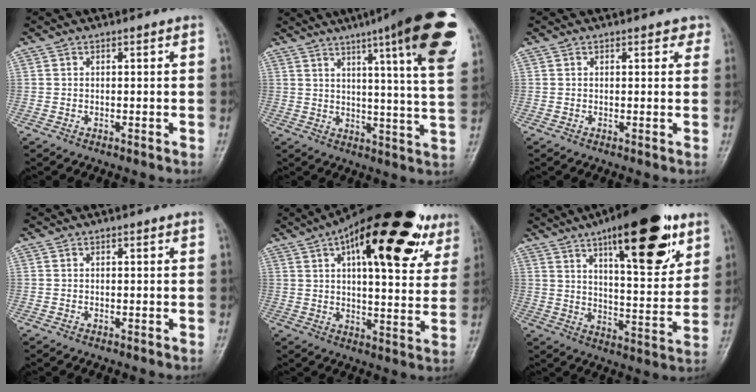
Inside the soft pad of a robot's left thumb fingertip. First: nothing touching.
{"total": 21.9, "force": [11.8, 2.5, 18.3], "torque": [-0.235, -0.034, 0.146]}
{"total": 1.9, "force": [1.2, 1.1, 1.0], "torque": [0.008, -0.003, 0.009]}
{"total": 0.0}
{"total": 27.2, "force": [13.8, 10.5, 21.0], "torque": [-0.279, -0.005, 0.198]}
{"total": 21.9, "force": [12.0, 7.4, 16.8], "torque": [-0.213, -0.045, 0.182]}